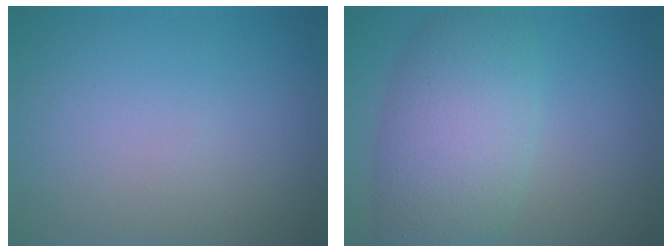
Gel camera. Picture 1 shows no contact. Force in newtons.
{"total": 7.6, "press": 7.6, "slide": 0.3}